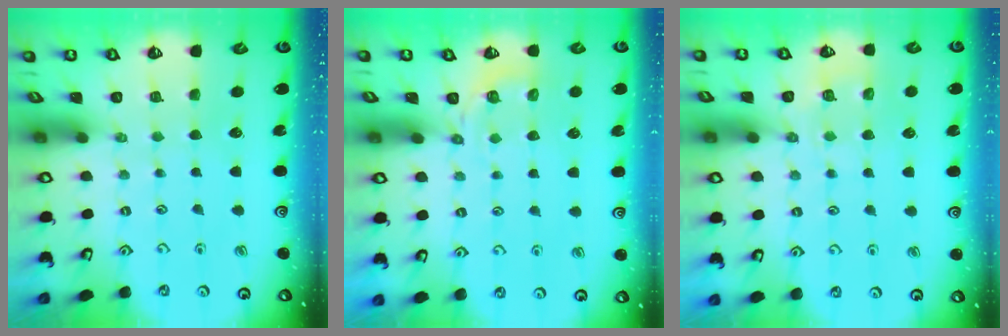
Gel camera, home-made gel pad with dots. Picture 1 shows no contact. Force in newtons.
{"total": 2.9, "press": 2.2, "slide": 1.8}
{"total": 8.6, "press": 8.6, "slide": 0.2}